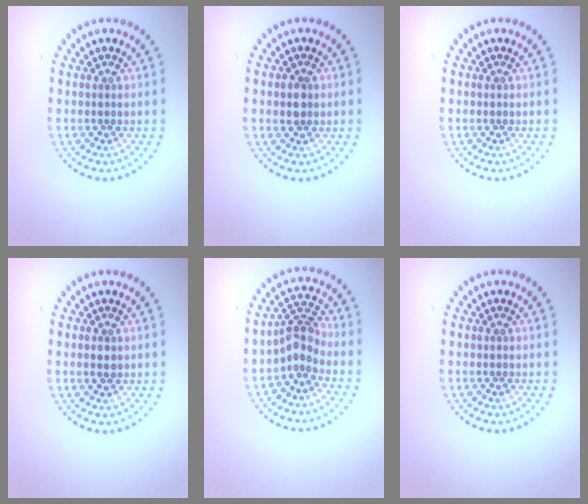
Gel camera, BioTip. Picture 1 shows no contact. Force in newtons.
{"total": 1.6, "press": 1.5, "slide": 0.3}
{"total": 0.0}
{"total": 1.4, "press": 1.4, "slide": 0.1}
{"total": 2.7, "press": 2.0, "slide": 1.8}
{"total": 0.0}